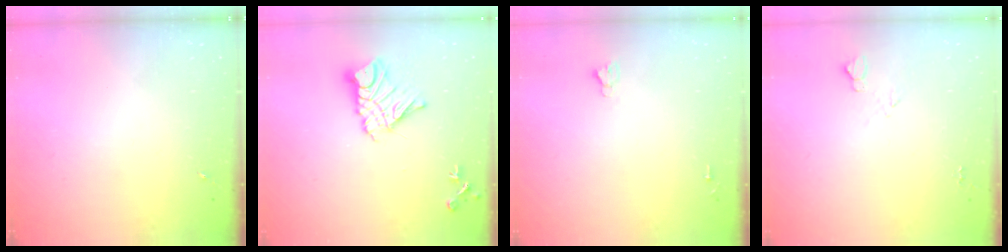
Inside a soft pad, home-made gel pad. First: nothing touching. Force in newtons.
{"total": 13.7, "press": 13.7, "slide": 1.3}
{"total": 2.7, "press": 2.7, "slide": 0.0}
{"total": 5.5, "press": 5.4, "slide": 0.7}